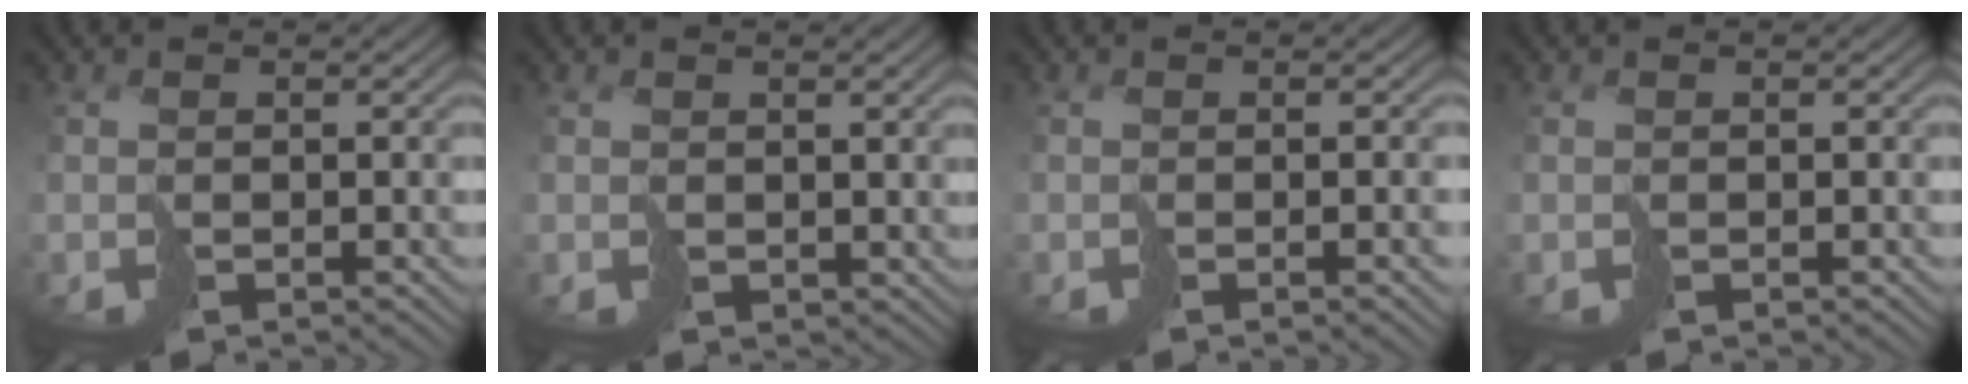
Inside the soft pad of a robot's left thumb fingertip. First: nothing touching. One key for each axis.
{"total": 1.1, "fx": 0.8, "fy": 0.7, "fz": 0.2, "tx": -0.008, "ty": -0.003, "tz": 0.016}
{"total": 3.1, "fx": -0.6, "fy": 0.7, "fz": 3.0, "tx": -0.043, "ty": -0.001, "tz": -0.012}
{"total": 0.0}